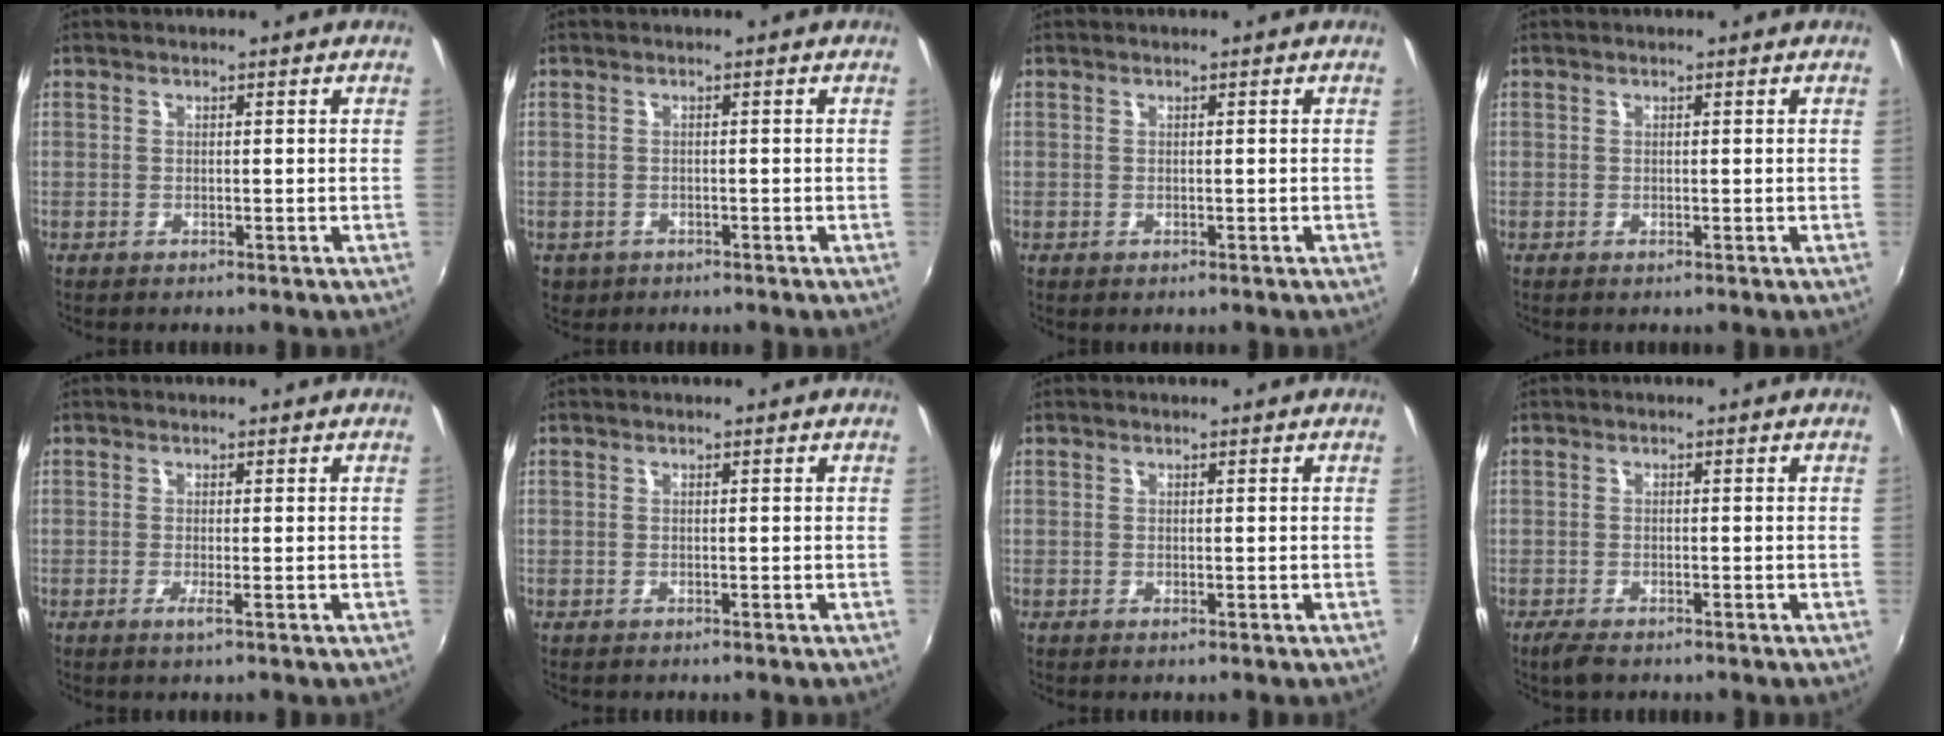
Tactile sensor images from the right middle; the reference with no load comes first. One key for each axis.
{"total": 2.8, "fx": -1.0, "fy": 2.4, "fz": 1.1, "tx": -0.029, "ty": -0.003, "tz": -0.009}
{"total": 0.0}
{"total": 0.0}
{"total": 1.2, "fx": -0.4, "fy": -0.4, "fz": 1.1, "tx": -0.022, "ty": -0.004, "tz": -0.009}
{"total": 0.0}
{"total": 0.0}
{"total": 2.9, "fx": -2.2, "fy": 1.0, "fz": 1.7, "tx": -0.040, "ty": -0.010, "tz": -0.042}